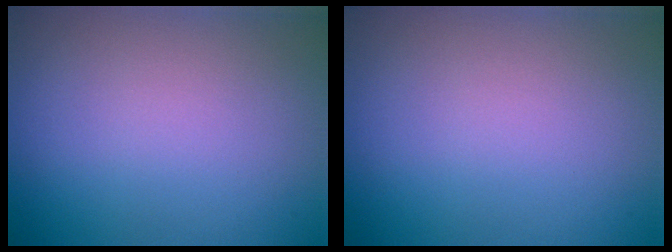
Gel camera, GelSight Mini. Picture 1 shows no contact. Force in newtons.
{"total": 0.0}